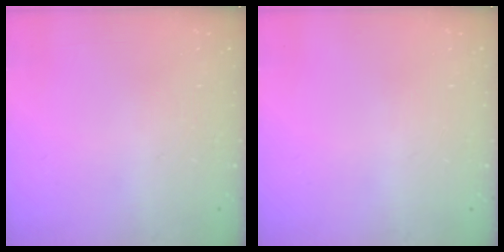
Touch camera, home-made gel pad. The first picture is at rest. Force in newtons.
{"total": 0.0}